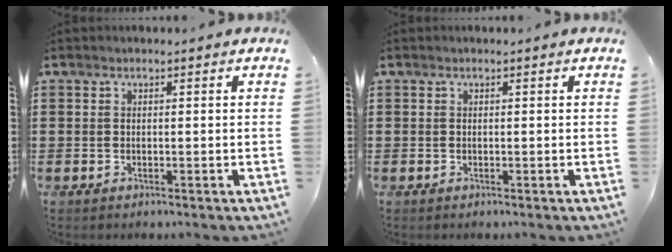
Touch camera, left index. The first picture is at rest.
{"total": 0.0}